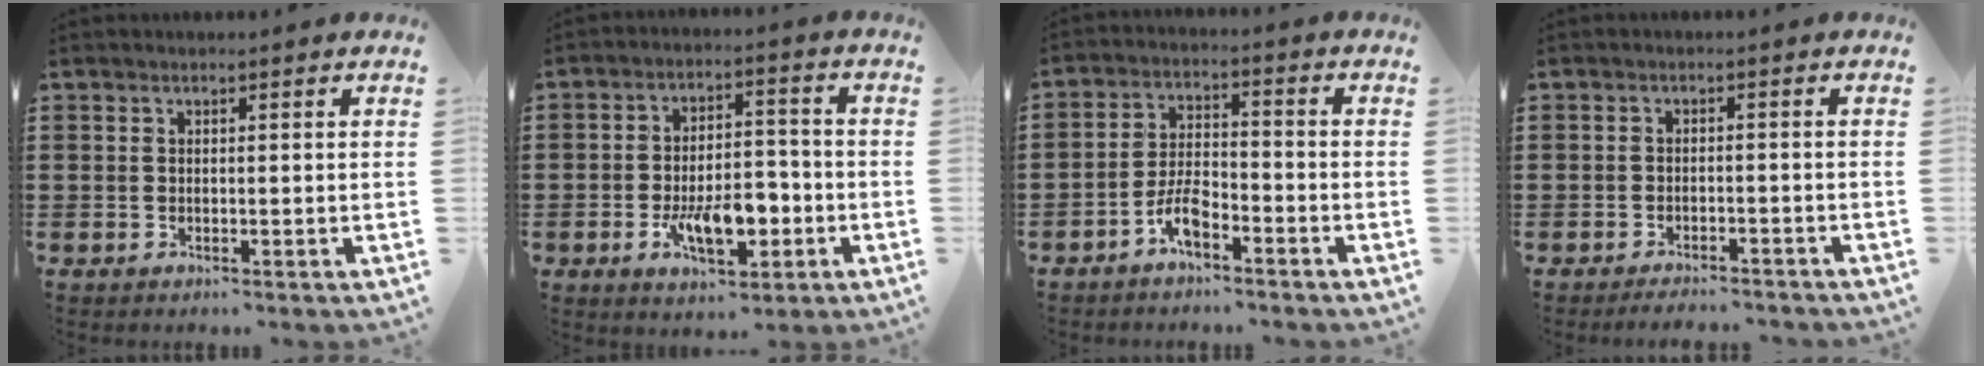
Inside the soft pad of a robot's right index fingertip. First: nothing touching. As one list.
[{"total": 9.0, "force": [-3.0, 4.6, 7.1], "torque": [-0.118, 0.002, -0.053]}, {"total": 5.5, "force": [-3.5, 2.0, 3.7], "torque": [-0.090, 0.005, -0.073]}, {"total": 2.2, "force": [-2.2, 0.1, 0.1], "torque": [-0.006, 0.003, -0.045]}]